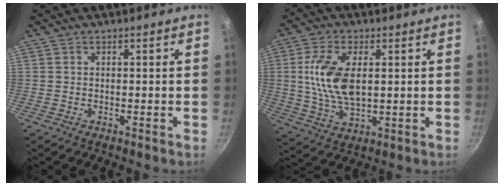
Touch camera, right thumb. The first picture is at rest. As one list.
[{"total": 12.1, "force": [1.8, 6.4, 10.1], "torque": [-0.193, -0.005, 0.037]}]